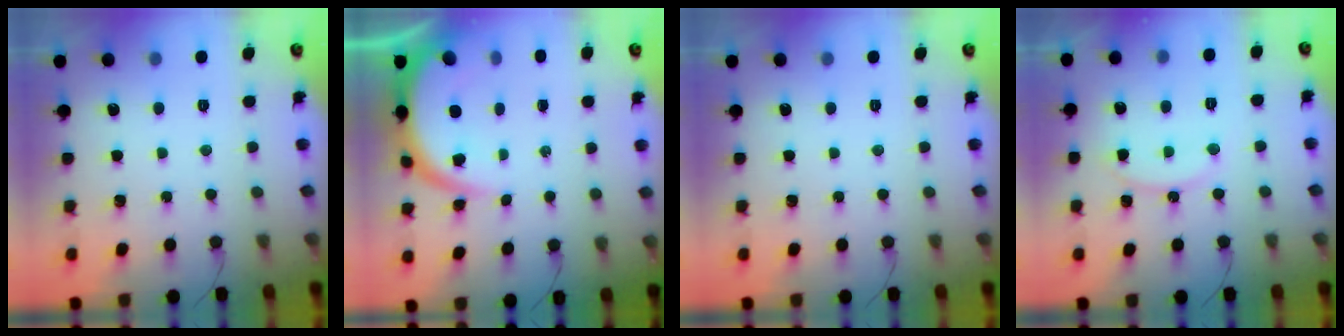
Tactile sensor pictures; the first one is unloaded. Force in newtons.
{"total": 7.5, "press": 7.5, "slide": 0.5}
{"total": 0.0}
{"total": 10.5, "press": 10.5, "slide": 0.6}